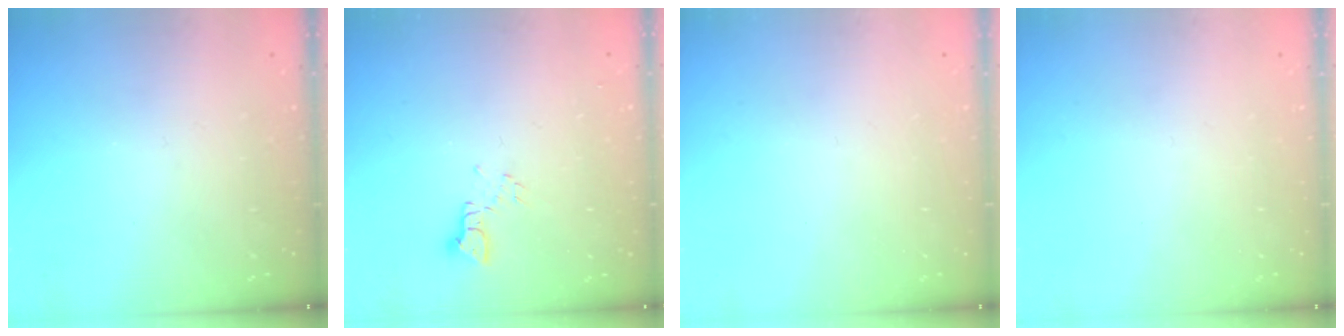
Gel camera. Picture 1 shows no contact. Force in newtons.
{"total": 2.1, "press": 2.1, "slide": 0.3}
{"total": 0.0}
{"total": 0.0}